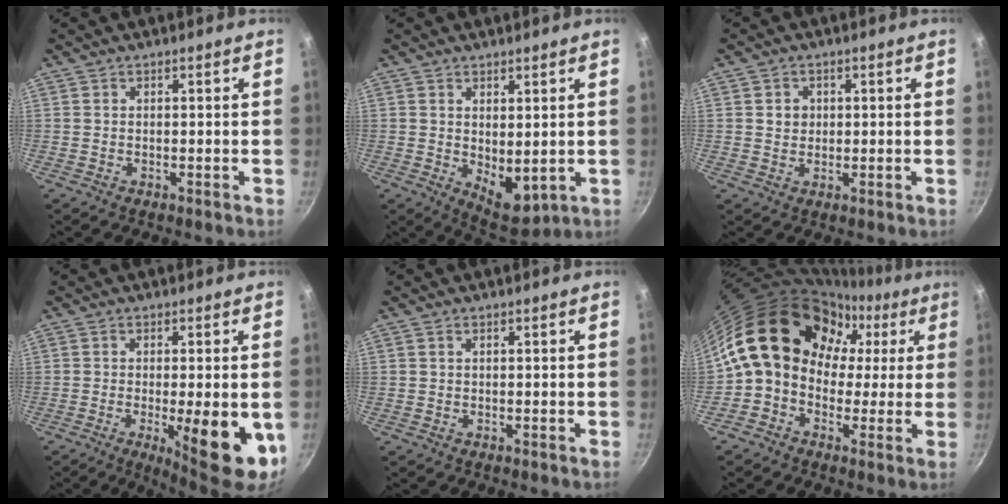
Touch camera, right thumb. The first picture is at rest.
{"total": 7.2, "force": [0.8, 3.8, 6.0], "torque": [-0.071, -0.026, 0.028]}
{"total": 2.7, "force": [0.5, 2.5, 1.0], "torque": [-0.005, 0.002, 0.007]}
{"total": 12.5, "force": [-3.2, 3.2, 11.6], "torque": [-0.148, -0.003, -0.035]}
{"total": 0.5, "force": [0.2, 0.3, 0.4], "torque": [-0.007, 0.002, 0.004]}
{"total": 19.0, "force": [2.8, 15.3, 10.9], "torque": [-0.161, 0.049, 0.029]}